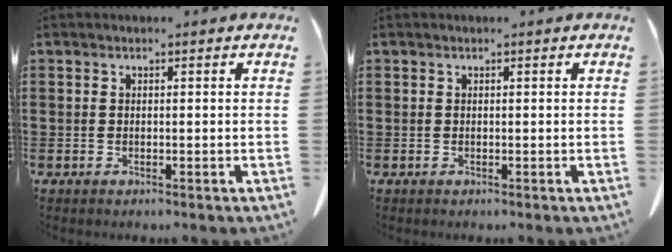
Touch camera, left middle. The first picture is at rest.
{"total": 0.0}